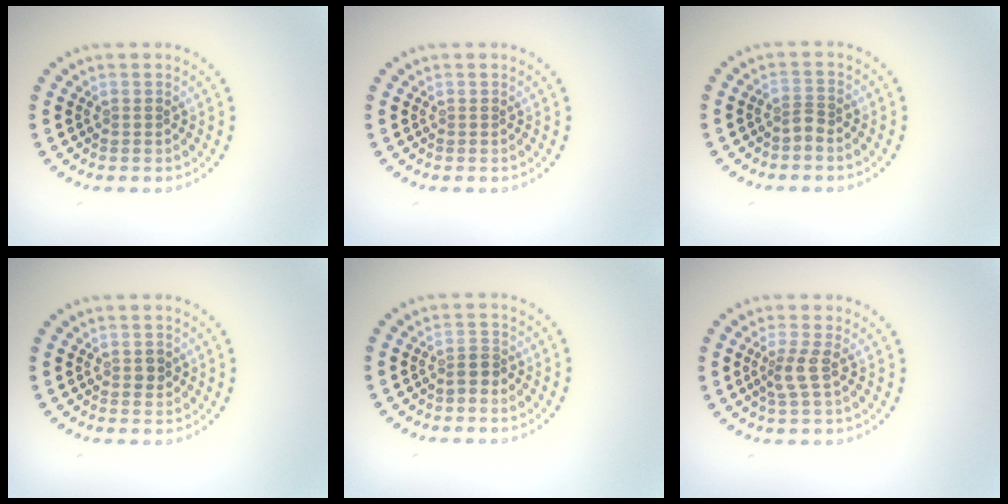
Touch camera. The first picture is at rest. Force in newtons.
{"total": 0.0}
{"total": 1.1, "press": 0.8, "slide": 0.8}
{"total": 0.9, "press": 0.9, "slide": 0.2}
{"total": 1.1, "press": 0.9, "slide": 0.7}
{"total": 2.1, "press": 1.6, "slide": 1.3}